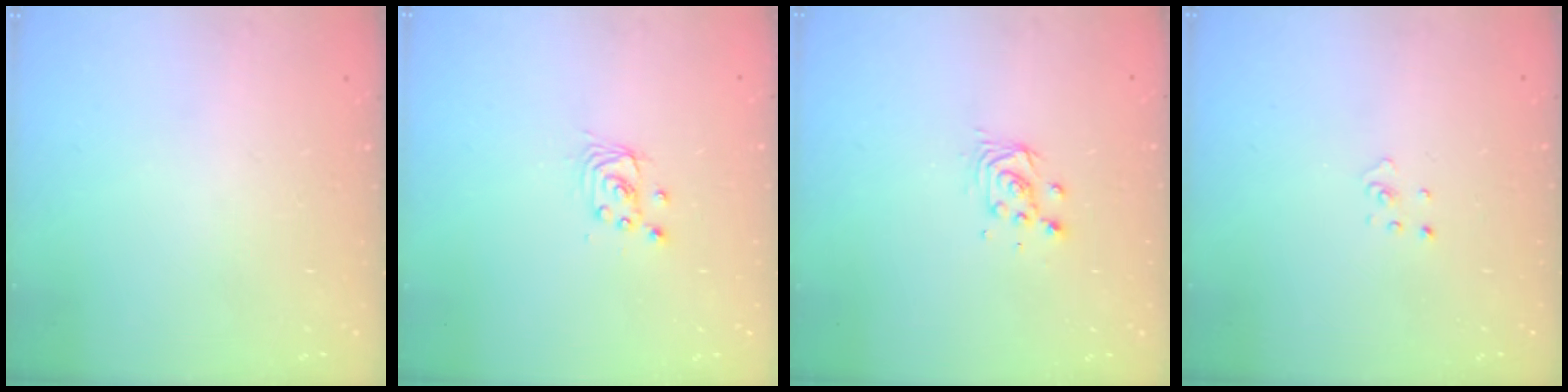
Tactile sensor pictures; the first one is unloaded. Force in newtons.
{"total": 2.9, "press": 2.9, "slide": 0.1}
{"total": 3.8, "press": 3.8, "slide": 0.3}
{"total": 1.9, "press": 1.9, "slide": 0.1}